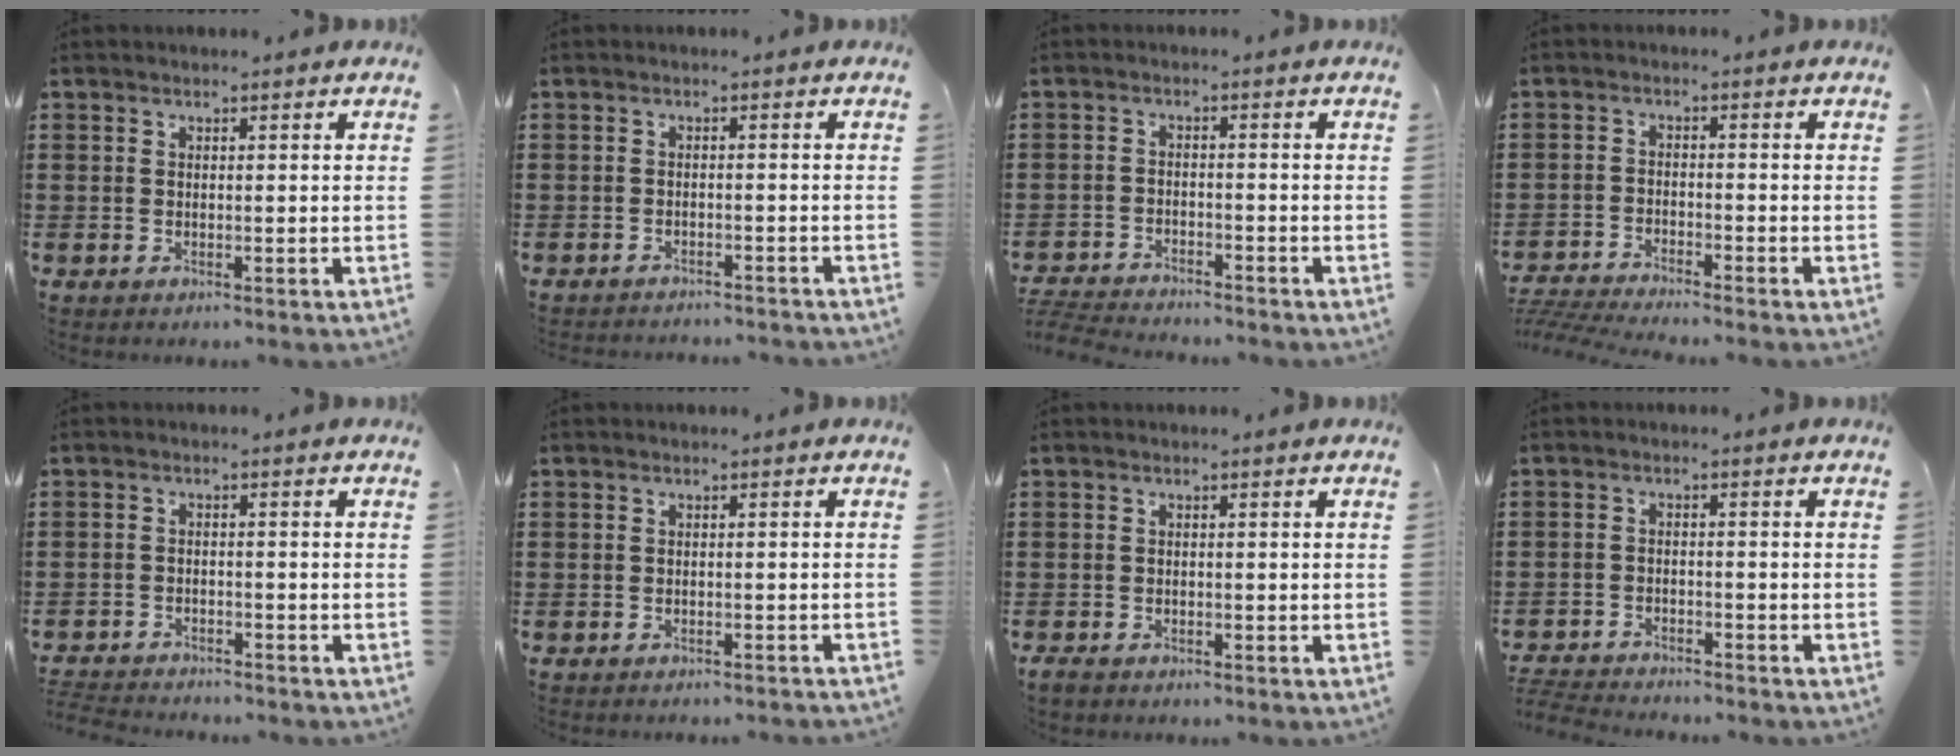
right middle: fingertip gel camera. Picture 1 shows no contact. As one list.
[{"total": 1.4, "force": [-1.4, 0.0, 0.1], "torque": [-0.005, 0.004, -0.029]}, {"total": 4.0, "force": [-4.0, 0.3, 0.5], "torque": [-0.023, -0.004, -0.088]}, {"total": 3.7, "force": [-3.6, -0.1, 0.7], "torque": [-0.034, -0.012, -0.081]}, {"total": 2.7, "force": [-2.7, 0.2, 0.0], "torque": [-0.005, -0.003, -0.060]}, {"total": 0.8, "force": [-0.7, -0.1, 0.2], "torque": [-0.004, 0.000, -0.015]}, {"total": 0.9, "force": [-0.7, 0.4, 0.3], "torque": [-0.008, -0.002, -0.015]}, {"total": 3.5, "force": [-3.5, 0.3, 0.3], "torque": [-0.021, -0.006, -0.078]}]